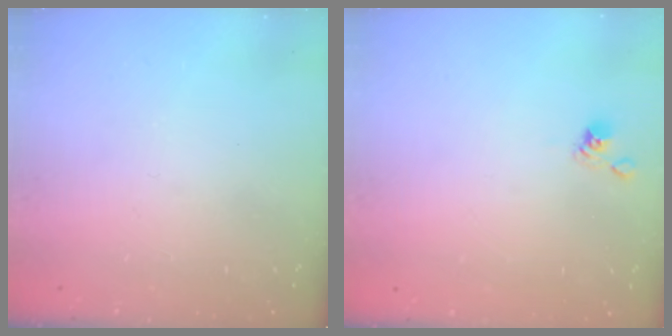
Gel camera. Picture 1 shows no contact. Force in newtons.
{"total": 4.8, "press": 4.8, "slide": 0.4}